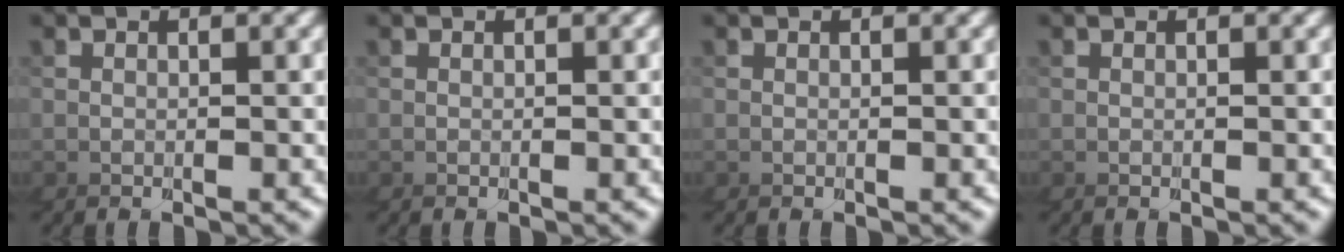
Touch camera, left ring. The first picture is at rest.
{"total": 0.0}
{"total": 0.0}
{"total": 0.0}